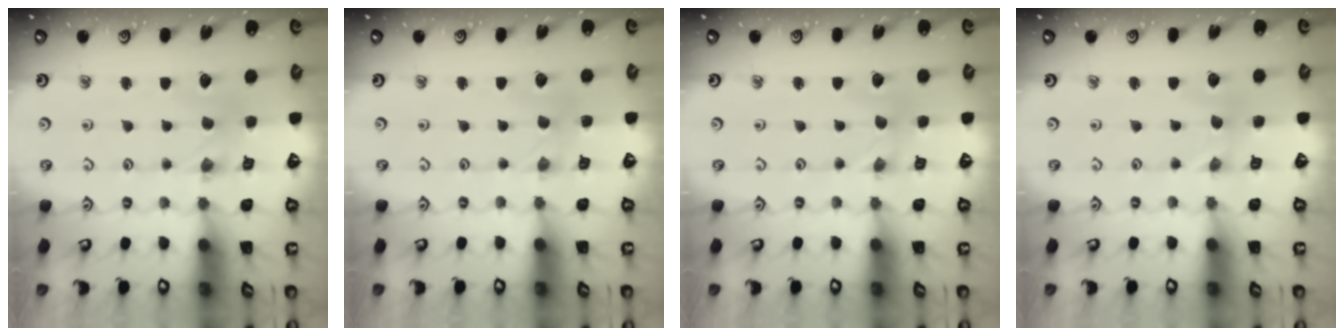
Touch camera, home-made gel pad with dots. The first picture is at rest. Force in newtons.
{"total": 1.7, "press": 1.6, "slide": 0.4}
{"total": 0.0}
{"total": 0.0}